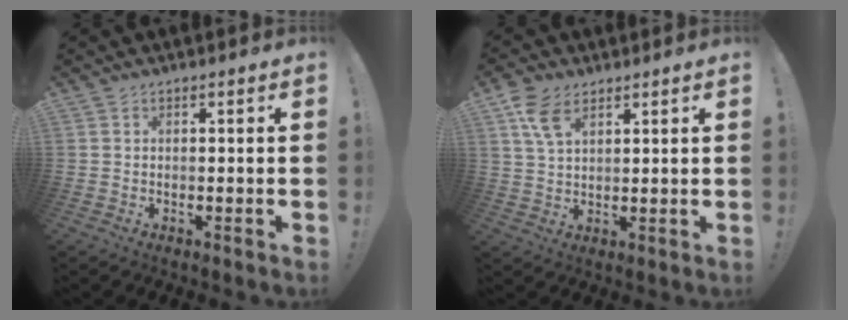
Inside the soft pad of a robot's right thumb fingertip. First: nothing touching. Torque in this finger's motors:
{"motor_torque": [-0.69, 1.22, 0.65, 0.59, 0.39]}